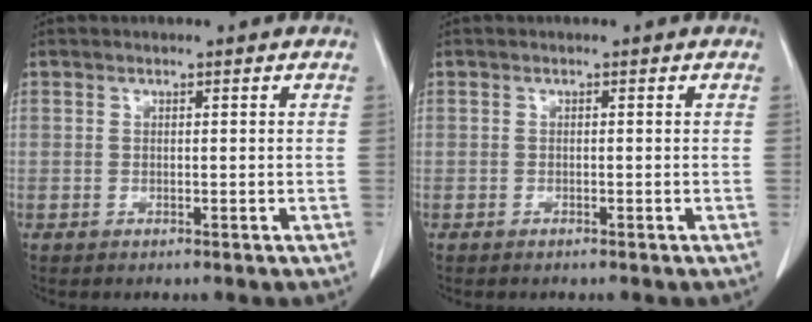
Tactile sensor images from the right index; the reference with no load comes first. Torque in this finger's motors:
{"motor_torque": [-0.03, 0.02, 0.01, 0.02]}